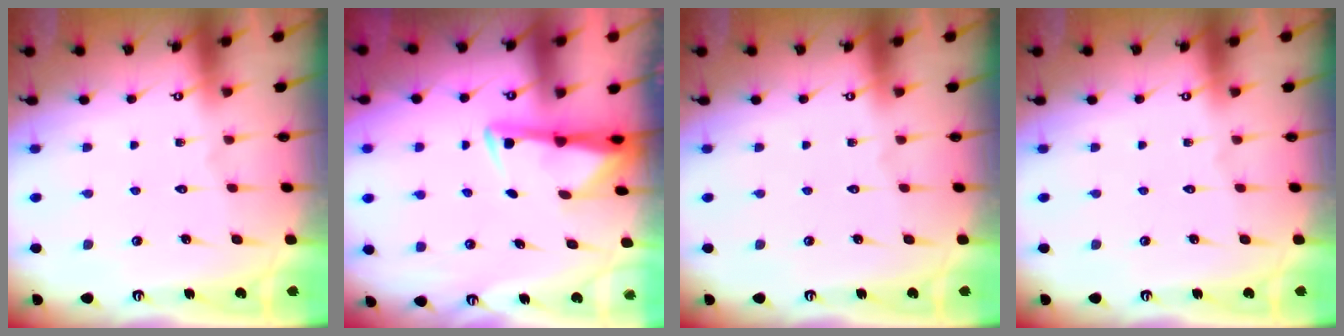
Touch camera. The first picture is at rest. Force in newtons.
{"total": 3.0, "press": 2.9, "slide": 0.5}
{"total": 0.0}
{"total": 0.0}